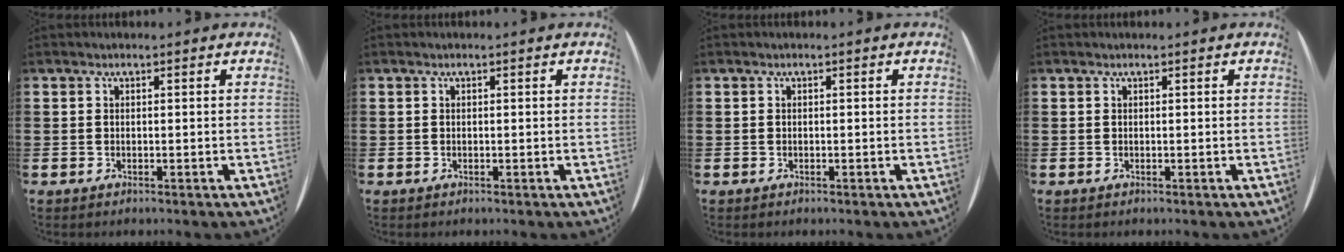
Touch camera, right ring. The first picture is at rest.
{"total": 0.0}
{"total": 0.0}
{"total": 0.0}